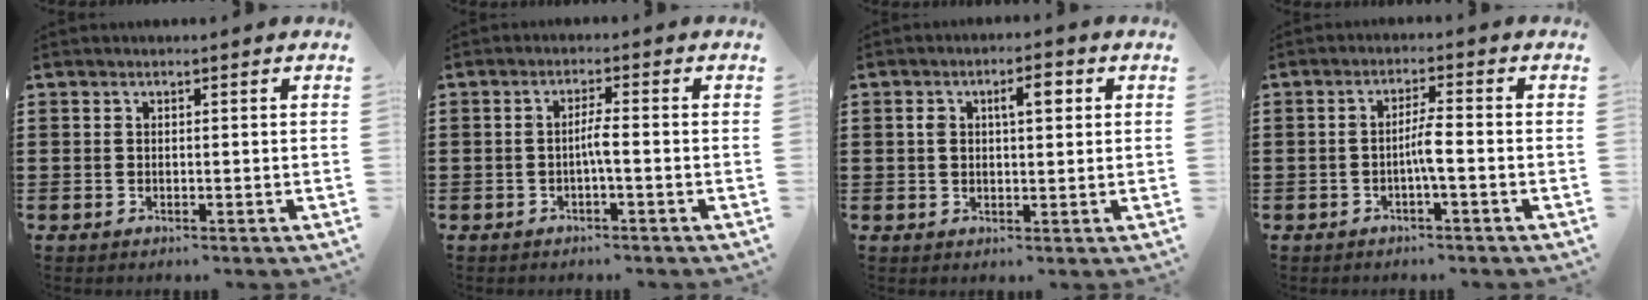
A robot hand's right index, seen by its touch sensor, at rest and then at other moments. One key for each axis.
{"total": 2.3, "fx": -0.8, "fy": 0.1, "fz": 2.2, "tx": -0.048, "ty": -0.002, "tz": -0.018}
{"total": 4.1, "fx": 1.1, "fy": 1.5, "fz": 3.6, "tx": -0.058, "ty": 0.006, "tz": 0.011}
{"total": 3.1, "fx": -1.1, "fy": 0.1, "fz": 2.9, "tx": -0.062, "ty": -0.002, "tz": -0.026}